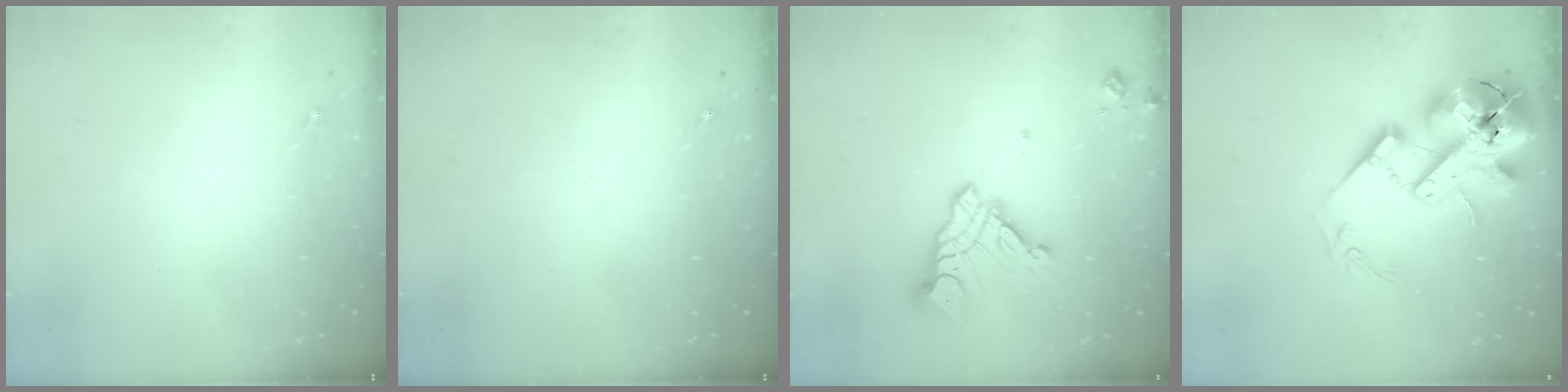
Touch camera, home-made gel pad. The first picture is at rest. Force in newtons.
{"total": 0.0}
{"total": 14.4, "press": 14.3, "slide": 1.5}
{"total": 23.0, "press": 22.7, "slide": 3.8}